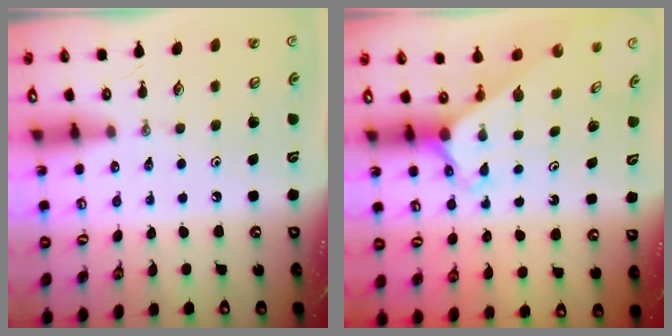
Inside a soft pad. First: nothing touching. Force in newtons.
{"total": 2.3, "press": 2.3, "slide": 0.2}